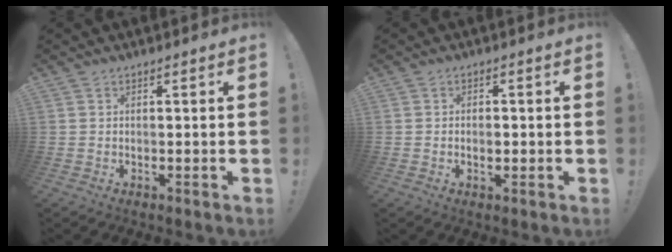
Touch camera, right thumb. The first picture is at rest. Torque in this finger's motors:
{"motor_torque": [-0.03, -0.10, -0.11, 0.11, -0.04]}